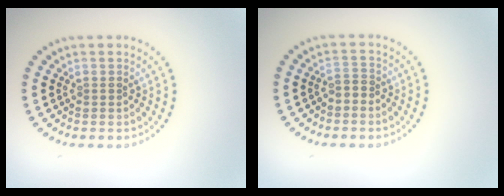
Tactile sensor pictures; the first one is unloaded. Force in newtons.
{"total": 1.2, "press": 1.0, "slide": 0.7}